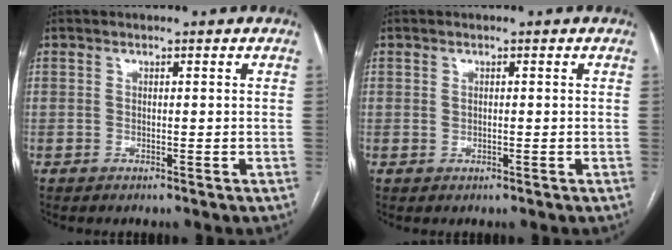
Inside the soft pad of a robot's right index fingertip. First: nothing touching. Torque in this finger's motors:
{"motor_torque": [0.33, 0.28, 0.13, 0.01]}